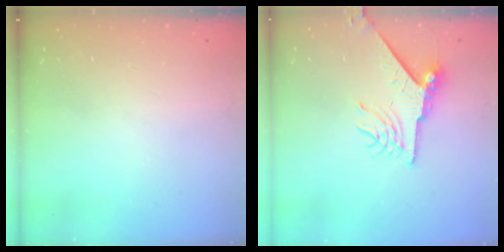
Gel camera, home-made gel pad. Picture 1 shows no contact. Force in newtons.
{"total": 8.7, "press": 8.7, "slide": 0.6}